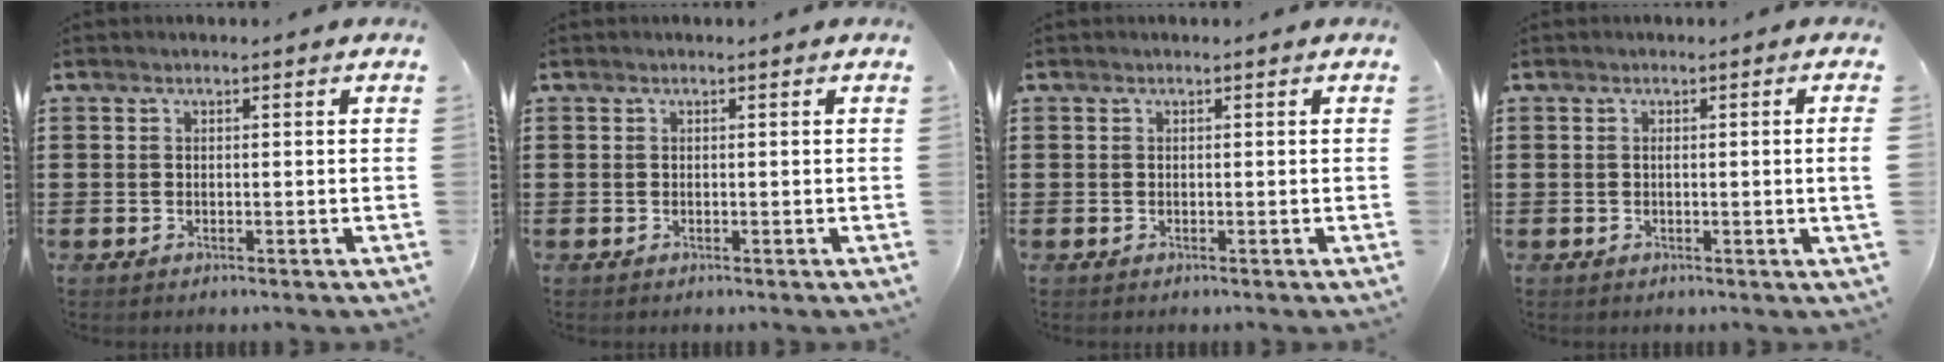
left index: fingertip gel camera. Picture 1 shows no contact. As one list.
[{"total": 0.0}, {"total": 0.0}, {"total": 1.6, "force": [0.0, -0.6, 1.4], "torque": [-0.024, -0.007, -0.004]}]